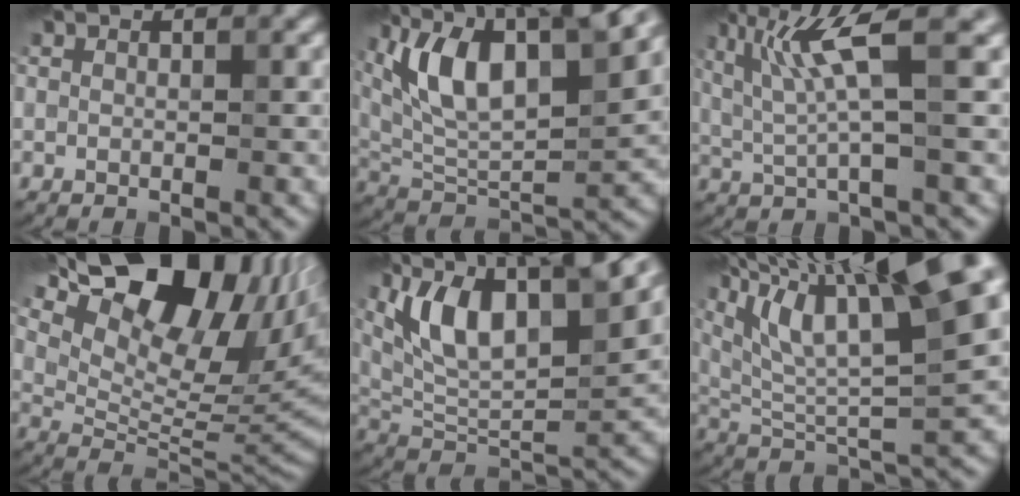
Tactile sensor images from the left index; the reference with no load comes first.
{"total": 11.8, "force": [5.0, 4.5, 9.7], "torque": [-0.167, 0.016, 0.093]}
{"total": 4.8, "force": [0.8, 0.2, 4.7], "torque": [-0.108, 0.004, 0.028]}
{"total": 14.3, "force": [7.6, 6.9, 10.0], "torque": [-0.171, 0.028, 0.145]}
{"total": 12.9, "force": [6.4, 4.8, 10.2], "torque": [-0.182, 0.022, 0.117]}
{"total": 16.6, "force": [8.7, 4.5, 13.4], "torque": [-0.246, 0.036, 0.160]}